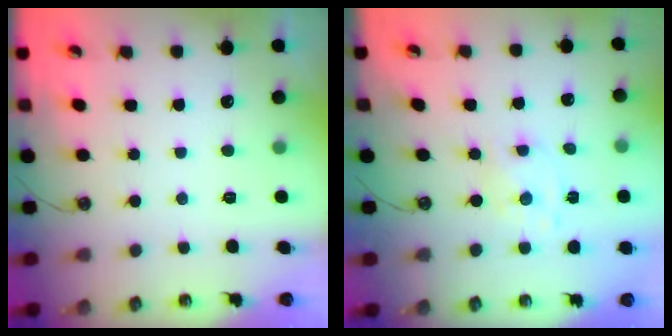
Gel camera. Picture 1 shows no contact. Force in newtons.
{"total": 1.8, "press": 1.8, "slide": 0.2}